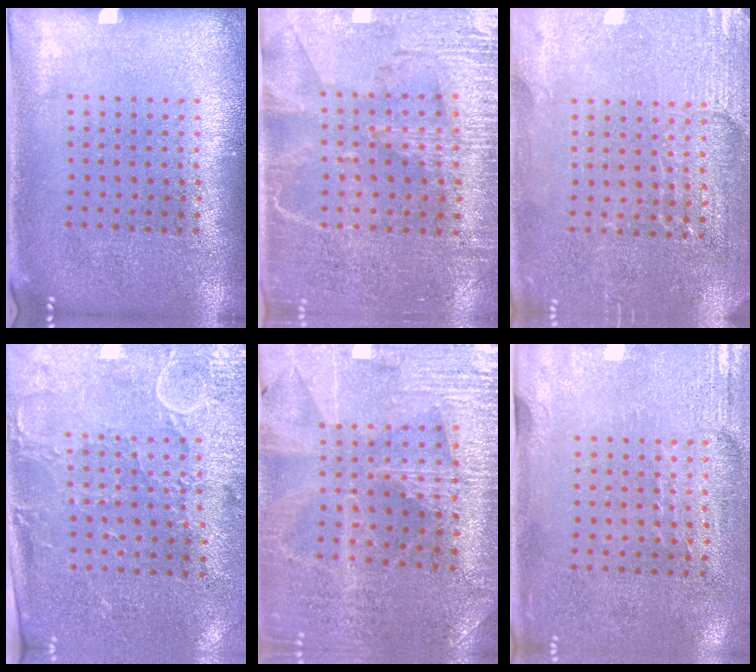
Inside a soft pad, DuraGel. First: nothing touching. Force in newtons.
{"total": 3.4, "press": 3.0, "slide": 1.4}
{"total": 2.9, "press": 2.9, "slide": 0.2}
{"total": 2.9, "press": 2.5, "slide": 1.5}
{"total": 3.0, "press": 2.9, "slide": 0.5}
{"total": 2.9, "press": 2.4, "slide": 1.6}